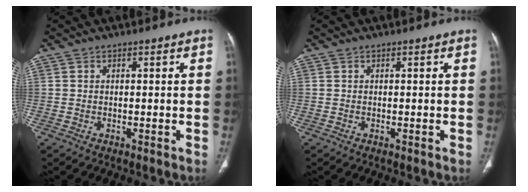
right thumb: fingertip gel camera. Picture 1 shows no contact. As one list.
[{"total": 0.0}]